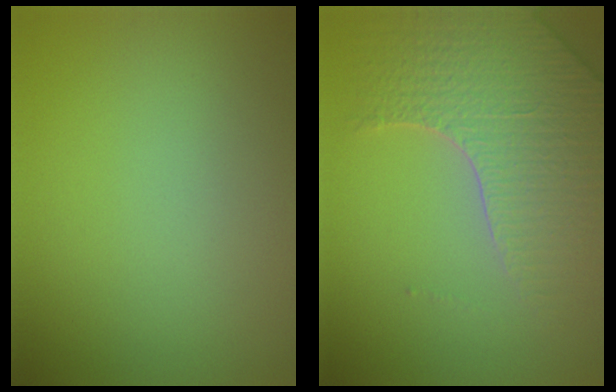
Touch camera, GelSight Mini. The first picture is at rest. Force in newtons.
{"total": 4.7, "press": 4.4, "slide": 1.5}